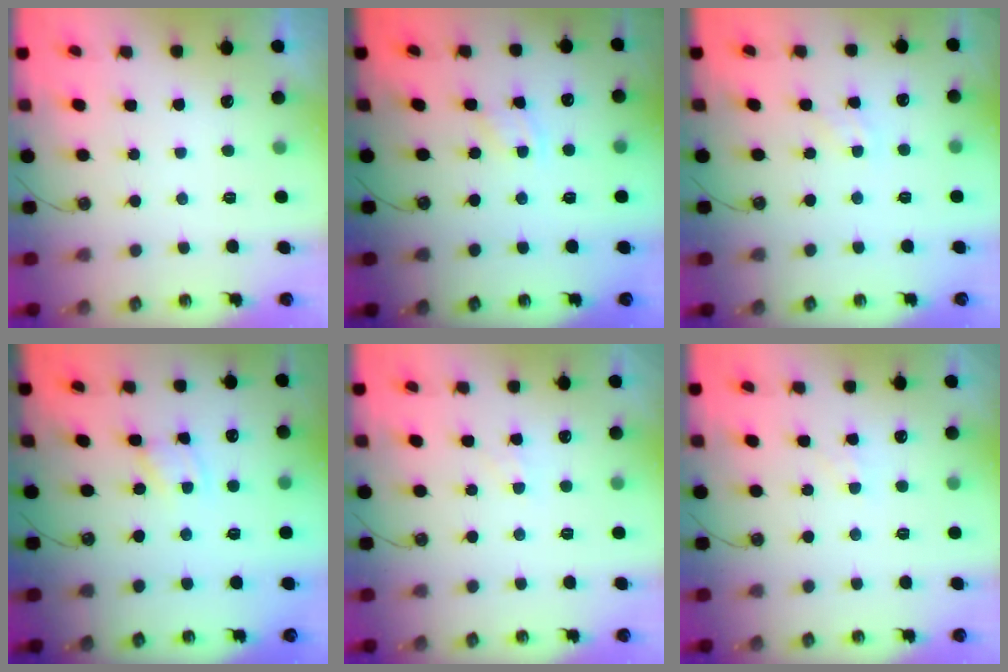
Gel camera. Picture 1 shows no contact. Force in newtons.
{"total": 2.4, "press": 2.4, "slide": 0.3}
{"total": 1.3, "press": 1.3, "slide": 0.3}
{"total": 1.2, "press": 1.2, "slide": 0.2}
{"total": 3.9, "press": 3.8, "slide": 0.6}
{"total": 3.9, "press": 3.8, "slide": 0.6}